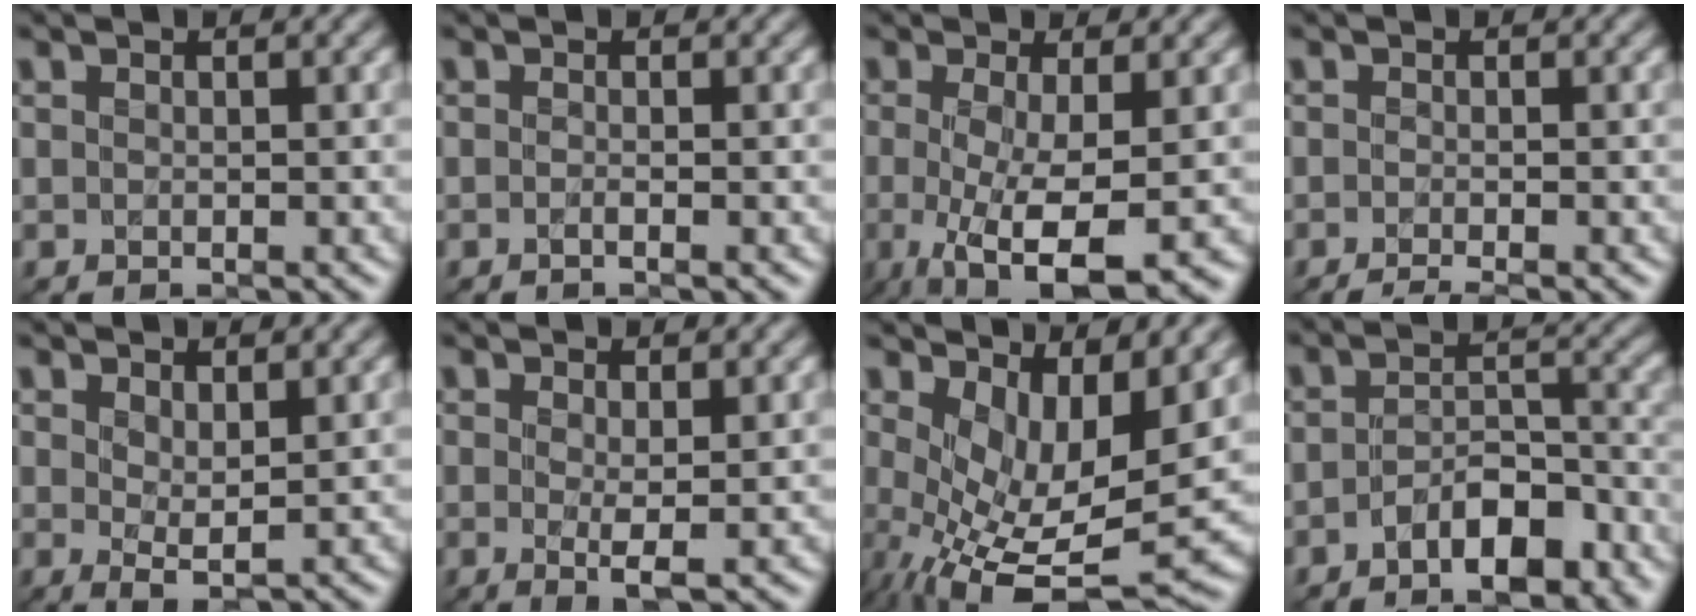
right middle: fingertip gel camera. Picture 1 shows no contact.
{"total": 0.6, "force": [-0.3, 0.0, 0.5], "torque": [-0.010, -0.006, -0.007]}
{"total": 7.9, "force": [-1.9, 2.1, 7.3], "torque": [-0.134, -0.021, -0.026]}
{"total": 1.8, "force": [-1.1, 0.2, 1.3], "torque": [-0.015, -0.006, -0.025]}
{"total": 2.0, "force": [0.9, 0.5, 1.7], "torque": [-0.034, -0.009, 0.019]}
{"total": 2.2, "force": [0.1, 0.2, 2.2], "torque": [-0.041, -0.010, 0.005]}
{"total": 9.6, "force": [0.2, 4.2, 8.7], "torque": [-0.168, -0.034, 0.021]}
{"total": 6.1, "force": [-3.7, 2.6, 4.1], "torque": [-0.062, 0.006, -0.061]}